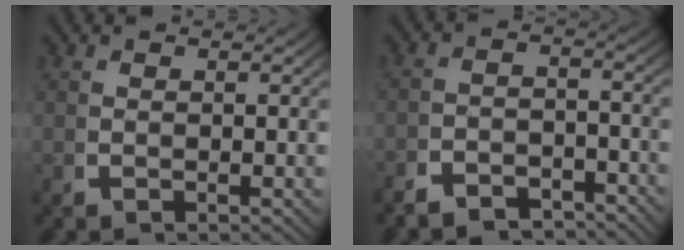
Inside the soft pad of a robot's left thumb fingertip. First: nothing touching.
{"total": 4.0, "force": [-3.7, 1.3, 0.8], "torque": [0.000, -0.015, -0.065]}